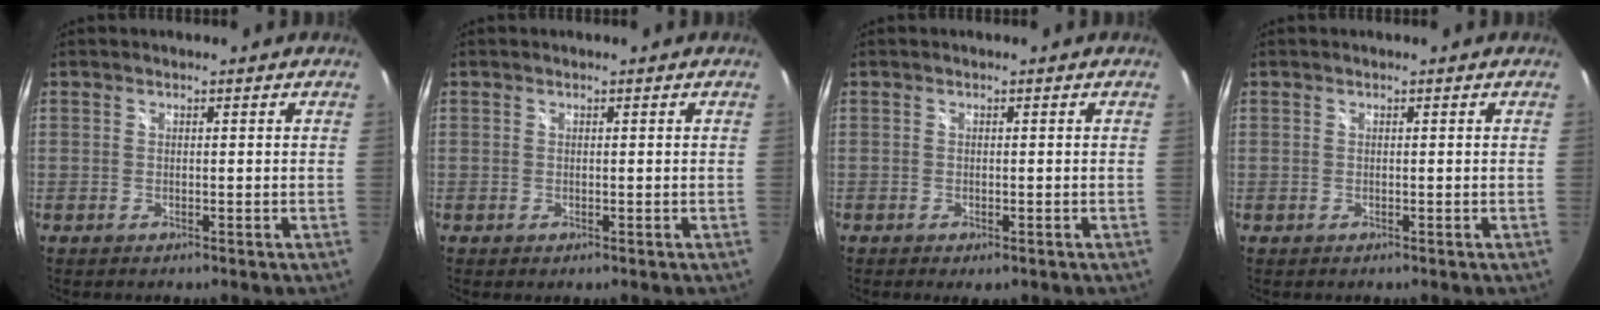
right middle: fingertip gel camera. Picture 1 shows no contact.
{"total": 0.0}
{"total": 1.6, "force": [-0.9, 0.7, 1.1], "torque": [-0.021, -0.008, -0.011]}
{"total": 0.0}